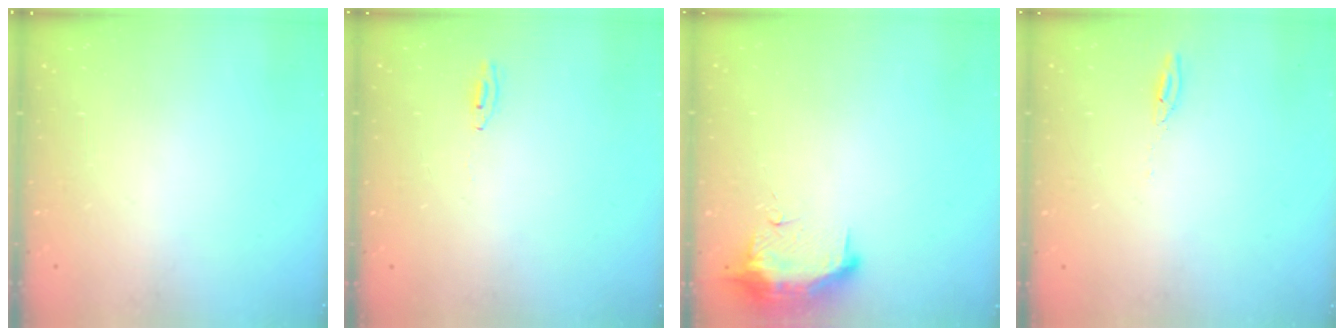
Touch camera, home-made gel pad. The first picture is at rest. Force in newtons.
{"total": 2.0, "press": 2.0, "slide": 0.2}
{"total": 19.3, "press": 12.1, "slide": 15.1}
{"total": 2.7, "press": 2.7, "slide": 0.2}